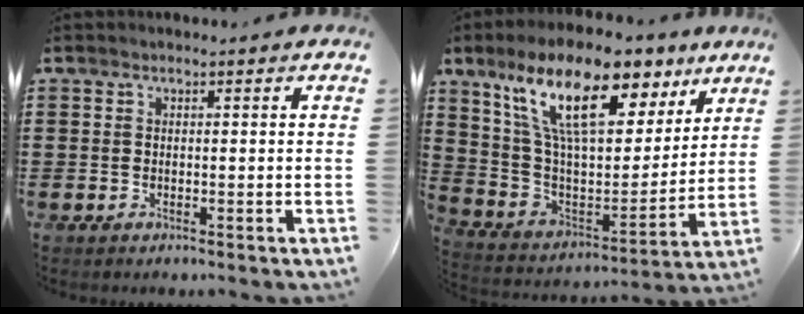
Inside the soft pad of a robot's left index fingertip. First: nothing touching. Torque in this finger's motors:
{"motor_torque": [2.13, 0.00, 1.05, 0.21]}